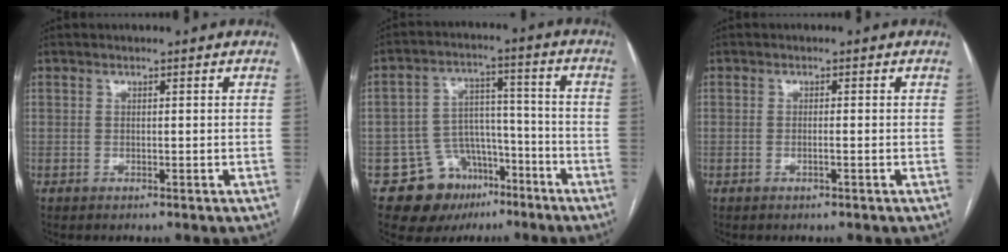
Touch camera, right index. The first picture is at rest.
{"total": 10.8, "force": [-6.5, 7.9, 3.4], "torque": [-0.046, 0.046, -0.092]}
{"total": 0.9, "force": [-0.3, 0.0, 0.8], "torque": [-0.017, 0.000, -0.003]}